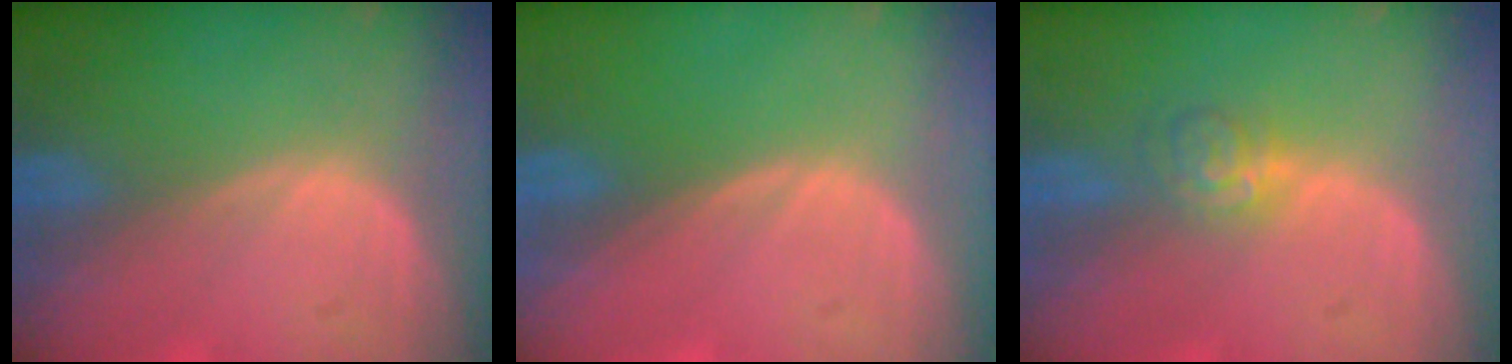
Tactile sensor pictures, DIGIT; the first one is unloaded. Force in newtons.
{"total": 0.0}
{"total": 3.6, "press": 3.5, "slide": 0.5}